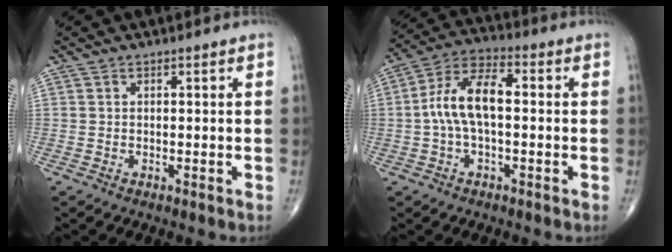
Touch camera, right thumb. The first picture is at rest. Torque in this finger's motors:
{"motor_torque": [0.13, 0.13, 0.56, 0.02, 0.17]}